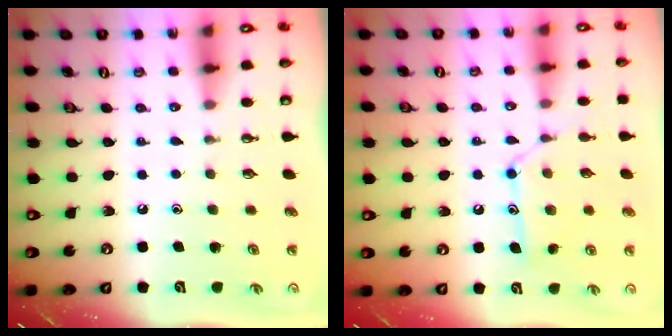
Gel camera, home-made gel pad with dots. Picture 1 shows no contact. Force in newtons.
{"total": 12.9, "press": 12.9, "slide": 0.7}